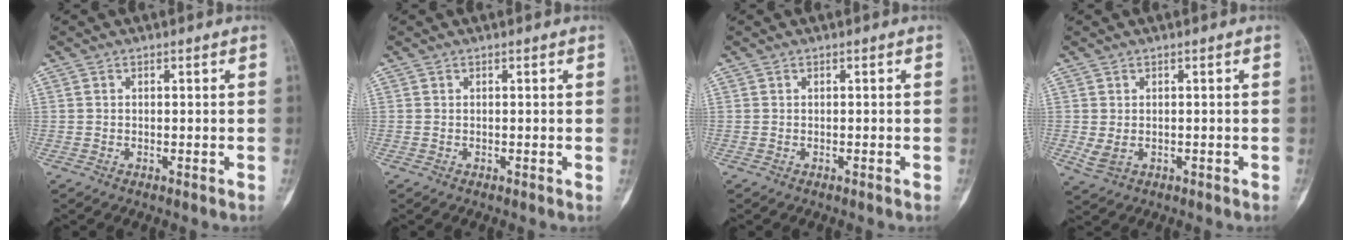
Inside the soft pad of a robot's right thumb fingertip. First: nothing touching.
{"total": 0.0}
{"total": 0.0}
{"total": 2.6, "force": [-0.3, 1.8, 1.8], "torque": [-0.040, -0.002, 0.003]}